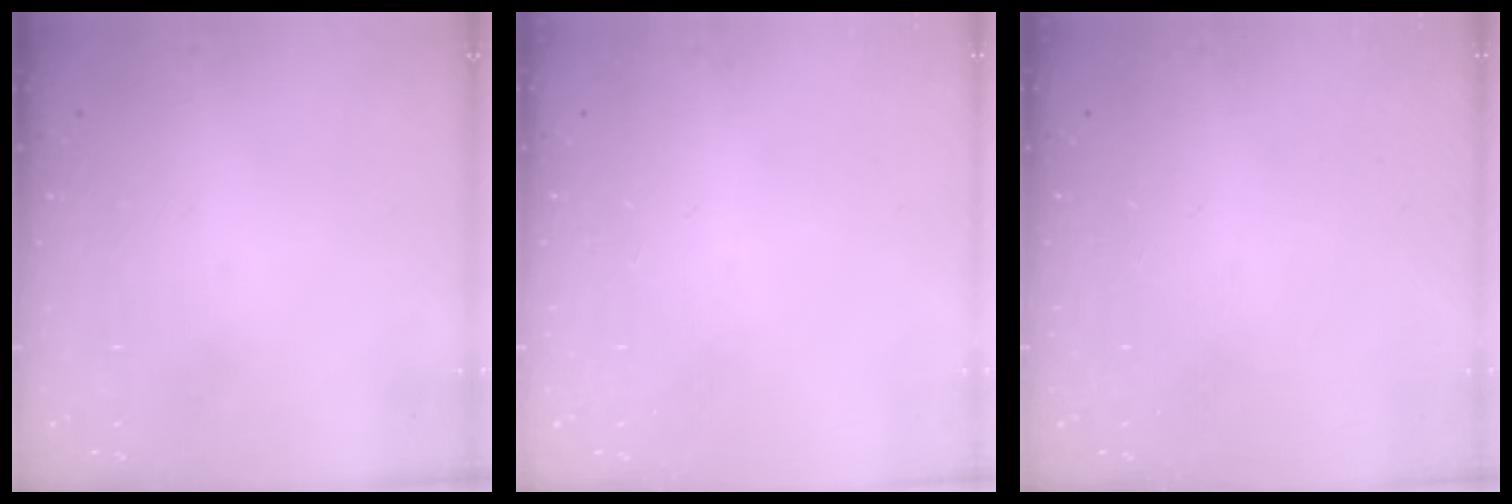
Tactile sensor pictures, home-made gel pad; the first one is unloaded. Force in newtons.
{"total": 0.0}
{"total": 0.0}